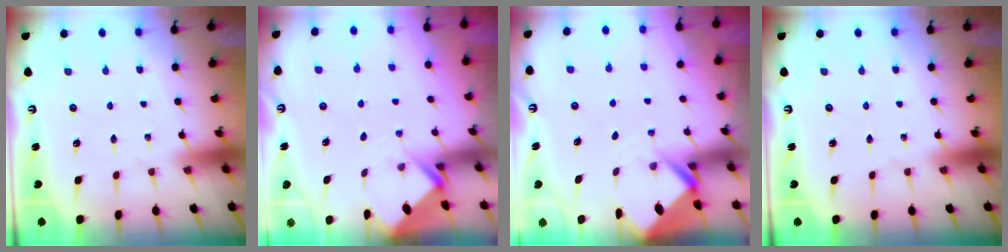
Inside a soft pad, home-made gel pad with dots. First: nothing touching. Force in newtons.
{"total": 2.7, "press": 2.7, "slide": 0.2}
{"total": 3.6, "press": 3.6, "slide": 0.2}
{"total": 0.0}